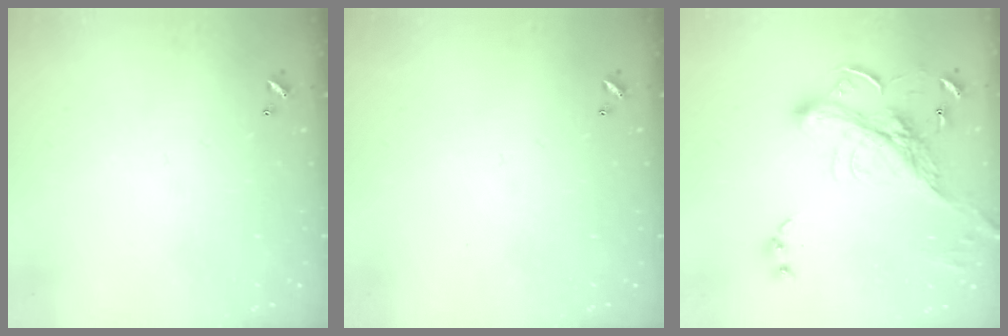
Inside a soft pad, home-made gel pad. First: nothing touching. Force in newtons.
{"total": 0.0}
{"total": 7.1, "press": 6.9, "slide": 1.7}